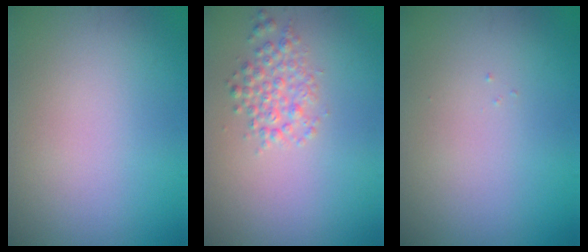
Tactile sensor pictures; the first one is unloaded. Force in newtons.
{"total": 2.4, "press": 2.4, "slide": 0.1}
{"total": 0.0}